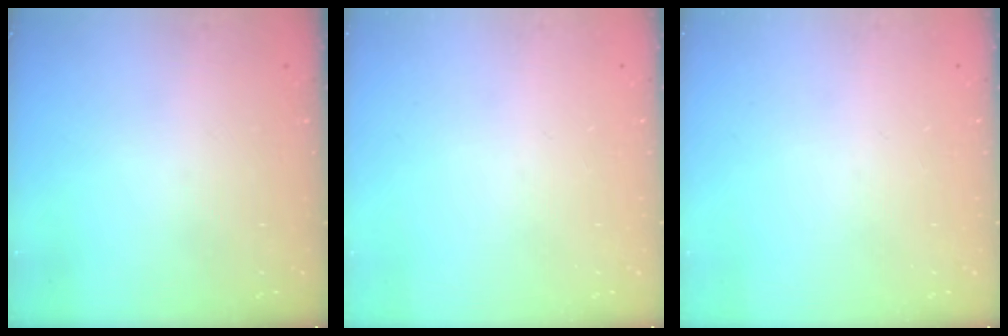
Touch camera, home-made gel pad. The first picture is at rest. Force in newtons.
{"total": 0.0}
{"total": 0.0}